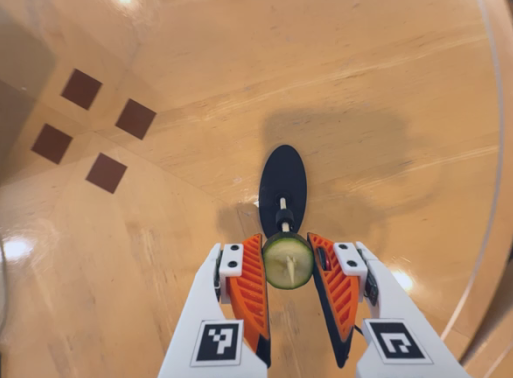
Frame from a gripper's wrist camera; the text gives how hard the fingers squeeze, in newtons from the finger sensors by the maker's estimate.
{"total": 9.1, "left": 9.0, "right": 9.3}